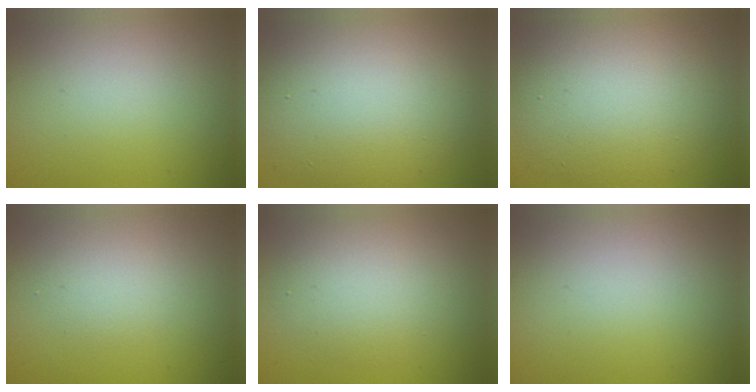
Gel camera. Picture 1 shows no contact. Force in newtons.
{"total": 11.0, "press": 11.0, "slide": 0.4}
{"total": 8.8, "press": 8.8, "slide": 0.6}
{"total": 1.6, "press": 1.6, "slide": 0.1}
{"total": 3.9, "press": 3.9, "slide": 0.2}
{"total": 0.0}